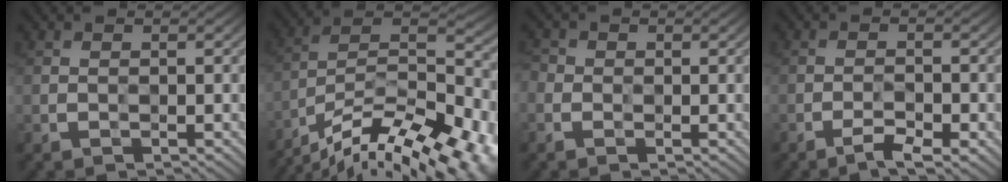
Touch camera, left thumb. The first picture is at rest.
{"total": 17.4, "force": [-14.5, 3.7, 8.8], "torque": [-0.134, -0.001, -0.235]}
{"total": 2.4, "force": [-0.9, 2.0, 1.0], "torque": [-0.032, -0.003, -0.024]}
{"total": 3.3, "force": [-2.9, -0.1, 1.6], "torque": [-0.029, 0.003, -0.045]}